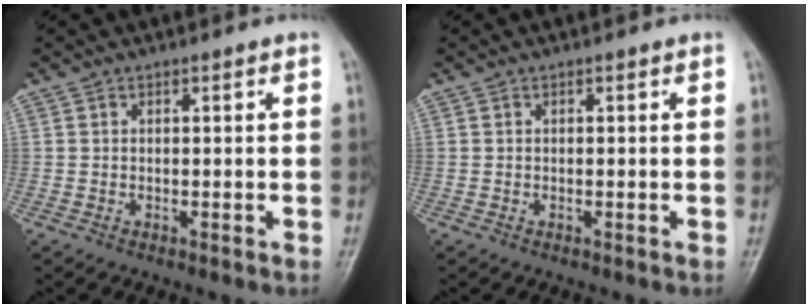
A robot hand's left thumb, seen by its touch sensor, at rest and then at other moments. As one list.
[{"total": 0.0}]